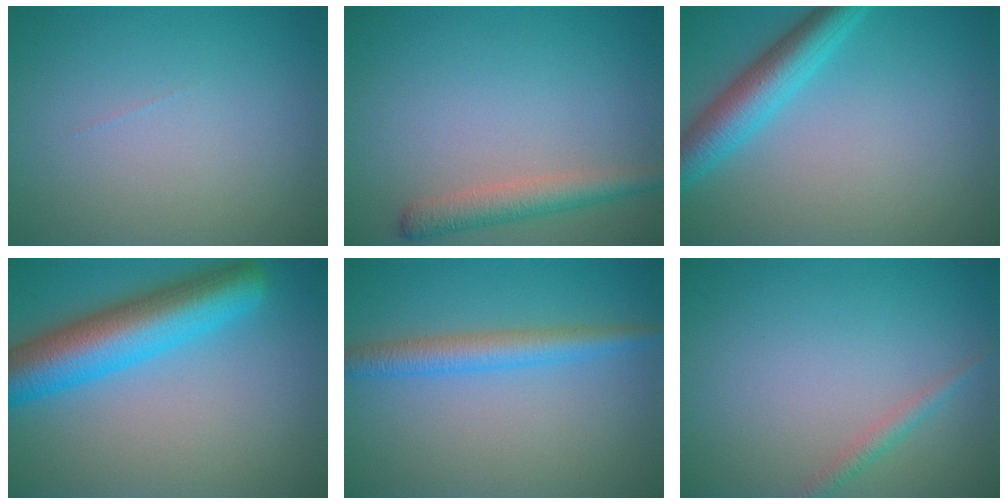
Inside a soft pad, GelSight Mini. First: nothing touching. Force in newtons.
{"total": 3.0, "press": 3.0, "slide": 0.2}
{"total": 4.8, "press": 4.8, "slide": 0.1}
{"total": 8.7, "press": 8.7, "slide": 0.2}
{"total": 3.3, "press": 3.3, "slide": 0.1}
{"total": 1.3, "press": 1.3, "slide": 0.0}